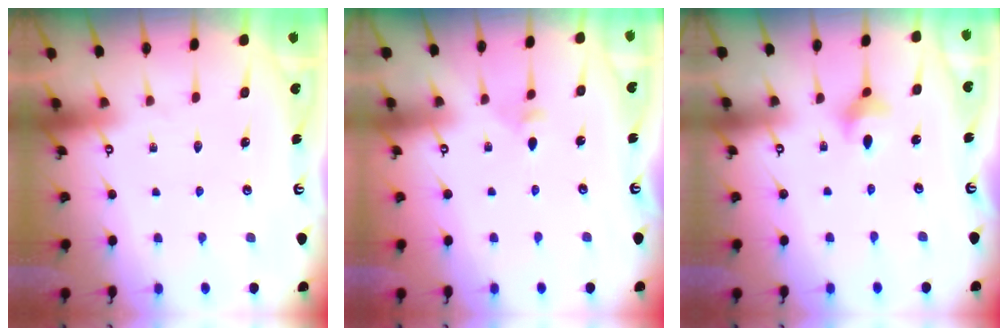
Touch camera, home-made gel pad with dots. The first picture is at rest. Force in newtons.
{"total": 2.7, "press": 2.6, "slide": 0.7}
{"total": 4.0, "press": 3.9, "slide": 0.7}